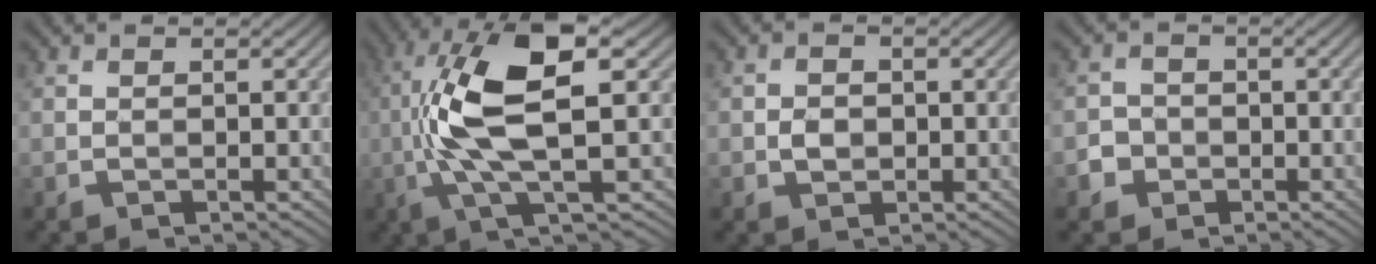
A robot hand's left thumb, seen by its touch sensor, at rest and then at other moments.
{"total": 11.9, "force": [0.4, 3.5, 11.4], "torque": [-0.240, 0.015, 0.005]}
{"total": 2.0, "force": [-0.5, 1.6, 1.0], "torque": [-0.023, -0.002, -0.013]}
{"total": 2.9, "force": [-1.2, 2.6, 0.5], "torque": [-0.008, -0.001, -0.030]}